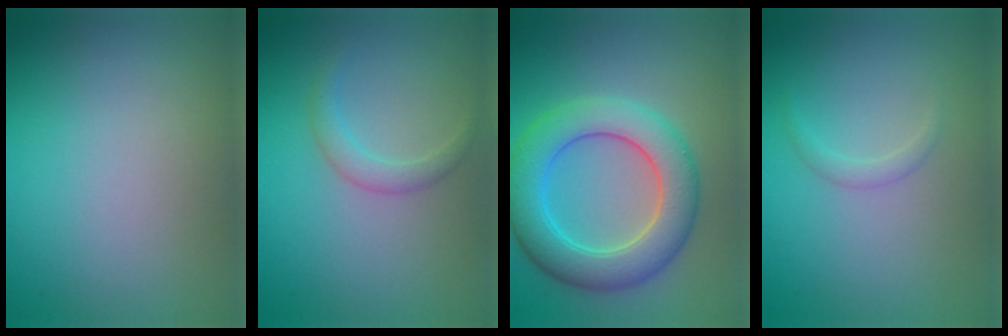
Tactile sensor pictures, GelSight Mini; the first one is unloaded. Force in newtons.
{"total": 1.6, "press": 1.6, "slide": 0.1}
{"total": 7.2, "press": 7.2, "slide": 0.4}
{"total": 0.8, "press": 0.8, "slide": 0.0}